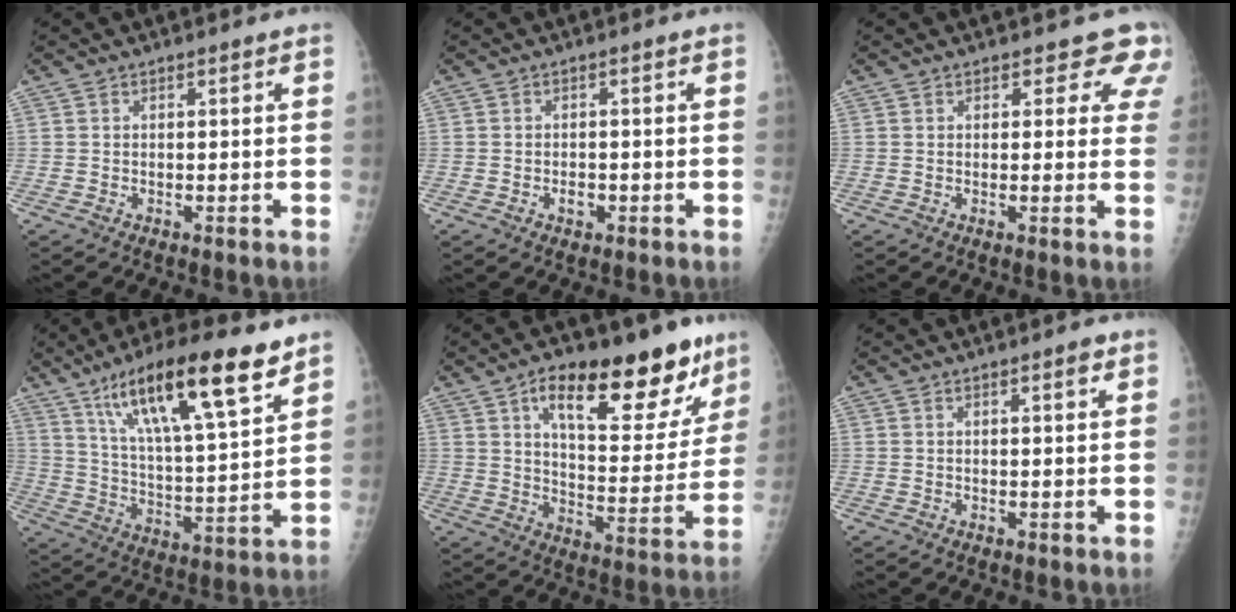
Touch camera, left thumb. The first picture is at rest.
{"total": 1.8, "force": [-0.7, 1.3, 1.0], "torque": [-0.011, 0.006, -0.010]}
{"total": 5.7, "force": [4.6, 3.1, 1.4], "torque": [0.031, -0.020, 0.032]}
{"total": 21.2, "force": [12.8, 4.7, 16.1], "torque": [-0.254, -0.042, 0.223]}
{"total": 23.7, "force": [13.6, 9.6, 16.8], "torque": [-0.191, -0.040, 0.206]}
{"total": 1.7, "force": [0.9, 0.3, 1.3], "torque": [-0.018, -0.003, 0.012]}